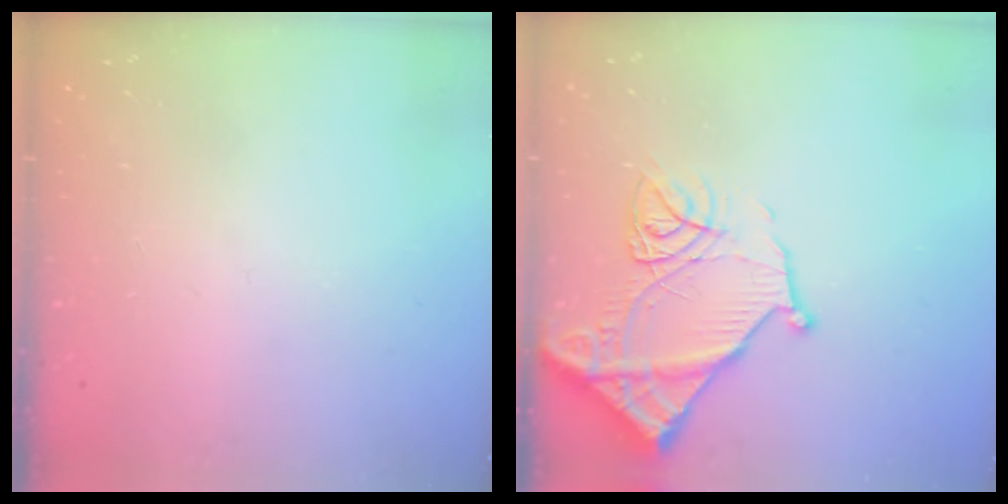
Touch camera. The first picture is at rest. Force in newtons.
{"total": 17.7, "press": 17.6, "slide": 1.7}